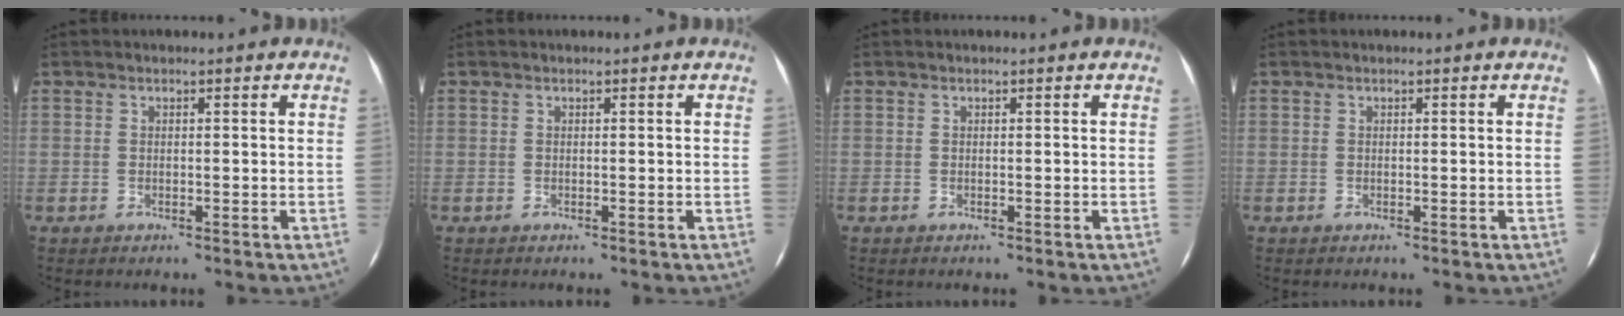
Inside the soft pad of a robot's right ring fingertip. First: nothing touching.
{"total": 0.0}
{"total": 0.0}
{"total": 0.0}